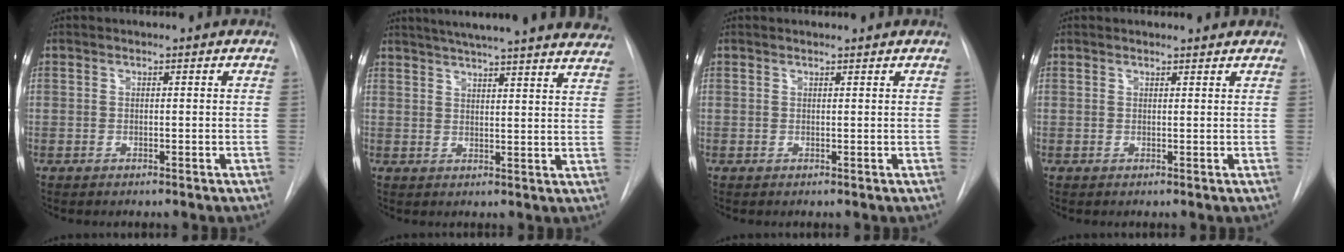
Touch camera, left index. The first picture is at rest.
{"total": 28.2, "force": [25.5, 1.8, 11.9], "torque": [-0.187, -0.050, 0.302]}
{"total": 1.1, "force": [1.1, 0.0, 0.0], "torque": [-0.010, 0.001, 0.017]}
{"total": 2.0, "force": [1.9, 0.3, 0.1], "torque": [-0.012, 0.002, 0.021]}